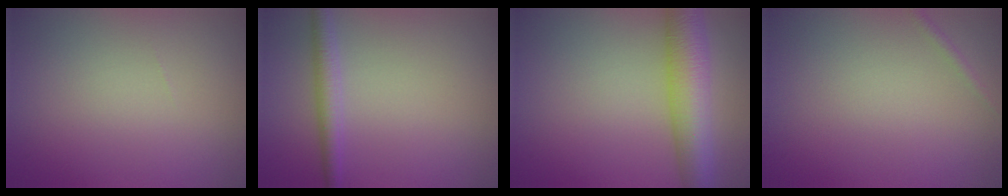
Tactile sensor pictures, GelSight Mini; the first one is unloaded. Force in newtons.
{"total": 2.3, "press": 2.3, "slide": 0.1}
{"total": 6.9, "press": 6.9, "slide": 0.2}
{"total": 0.6, "press": 0.6, "slide": 0.0}